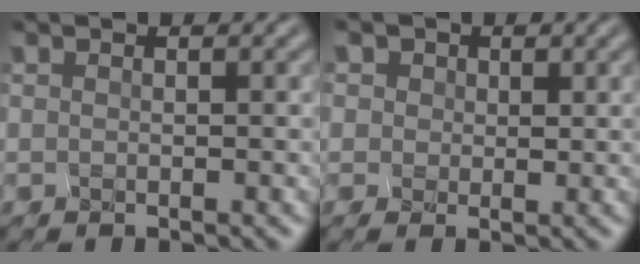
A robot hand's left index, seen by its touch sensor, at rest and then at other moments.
{"total": 1.7, "force": [0.5, 1.5, -0.4], "torque": [-0.010, 0.006, 0.012]}